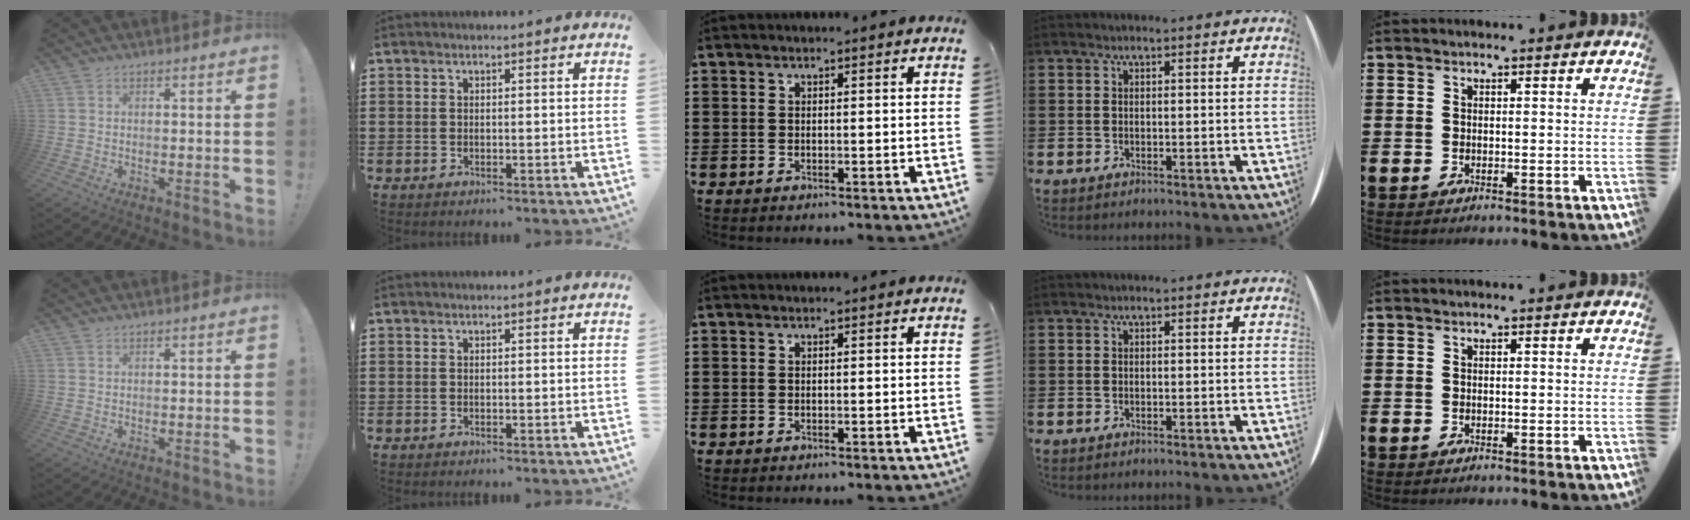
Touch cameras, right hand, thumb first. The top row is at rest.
{}